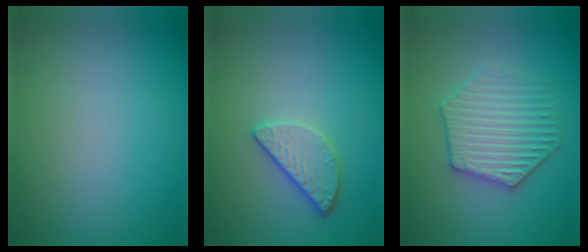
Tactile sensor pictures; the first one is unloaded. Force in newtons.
{"total": 2.6, "press": 2.3, "slide": 1.3}
{"total": 4.1, "press": 4.1, "slide": 0.7}